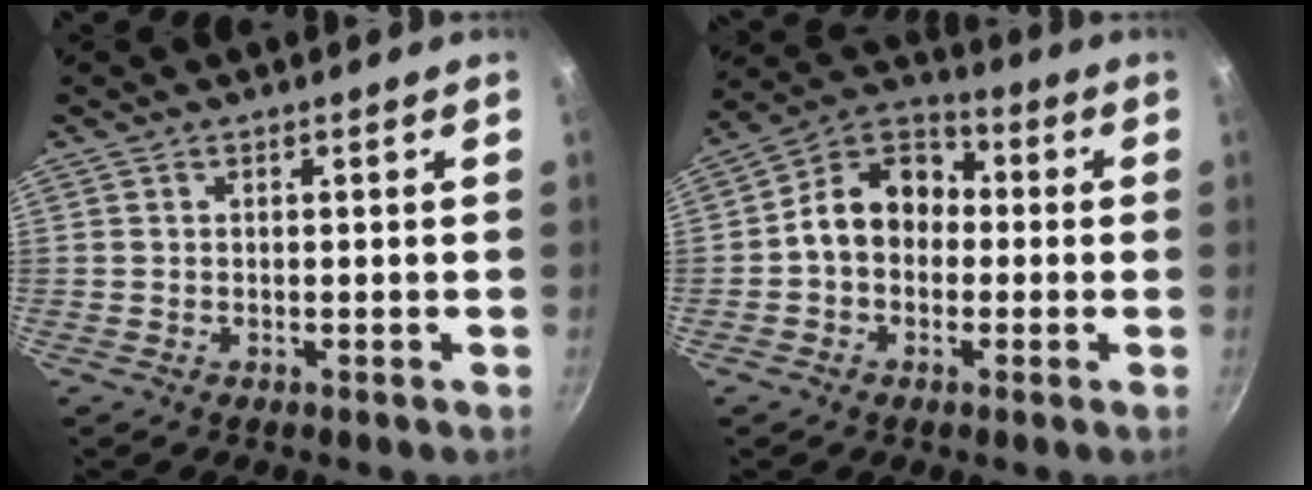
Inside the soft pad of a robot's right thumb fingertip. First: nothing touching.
{"total": 11.5, "force": [-0.5, 9.0, 7.0], "torque": [-0.076, 0.039, -0.032]}